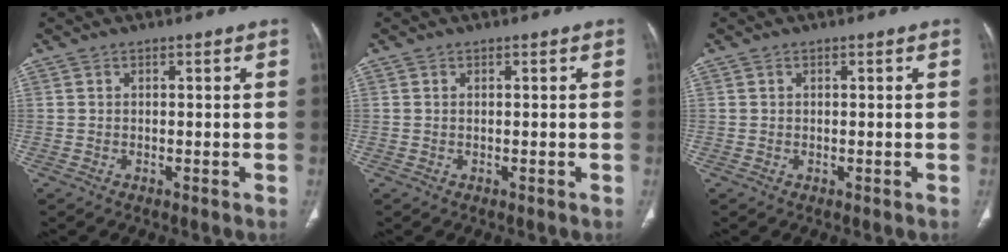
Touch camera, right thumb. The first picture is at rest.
{"total": 0.0}
{"total": 0.0}